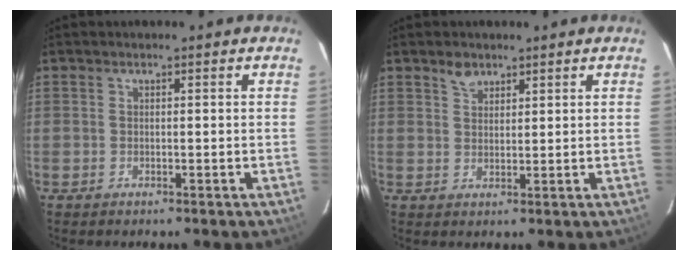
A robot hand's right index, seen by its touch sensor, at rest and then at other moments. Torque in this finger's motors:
{"motor_torque": [0.01, 0.00, 0.00, 0.03]}